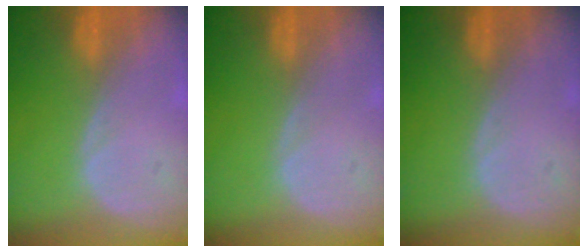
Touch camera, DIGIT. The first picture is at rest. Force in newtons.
{"total": 0.0}
{"total": 0.0}